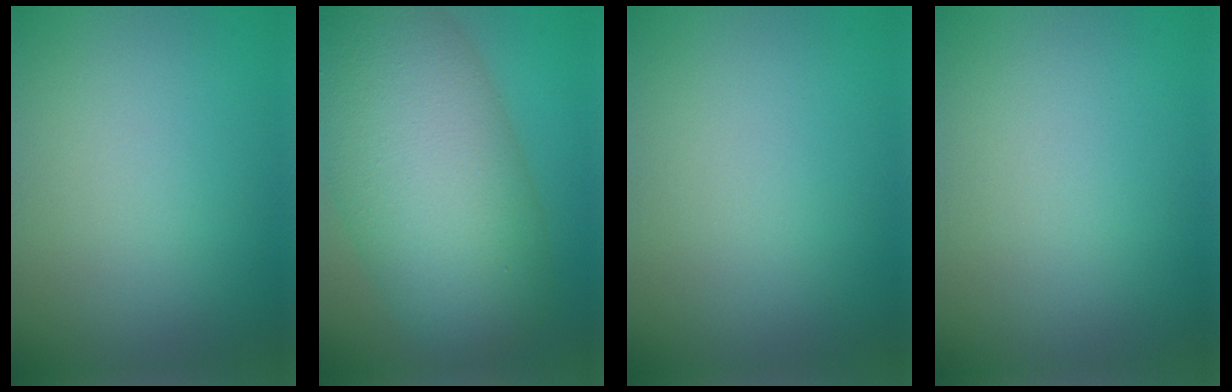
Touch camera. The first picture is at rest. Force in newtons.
{"total": 13.2, "press": 13.2, "slide": 0.8}
{"total": 0.0}
{"total": 0.0}